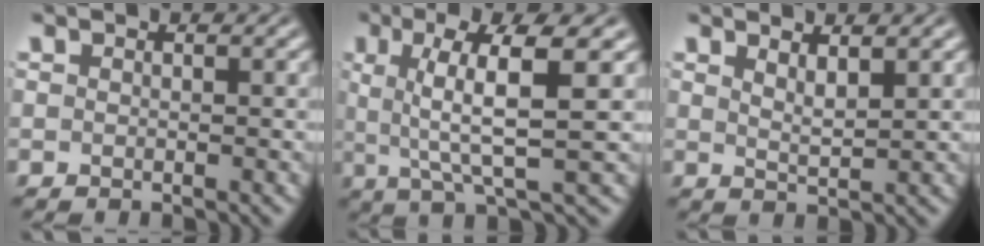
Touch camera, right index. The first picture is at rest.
{"total": 6.0, "force": [1.1, 0.8, 5.8], "torque": [-0.095, -0.005, 0.026]}
{"total": 1.9, "force": [1.4, -0.6, 1.1], "torque": [-0.014, -0.011, 0.033]}